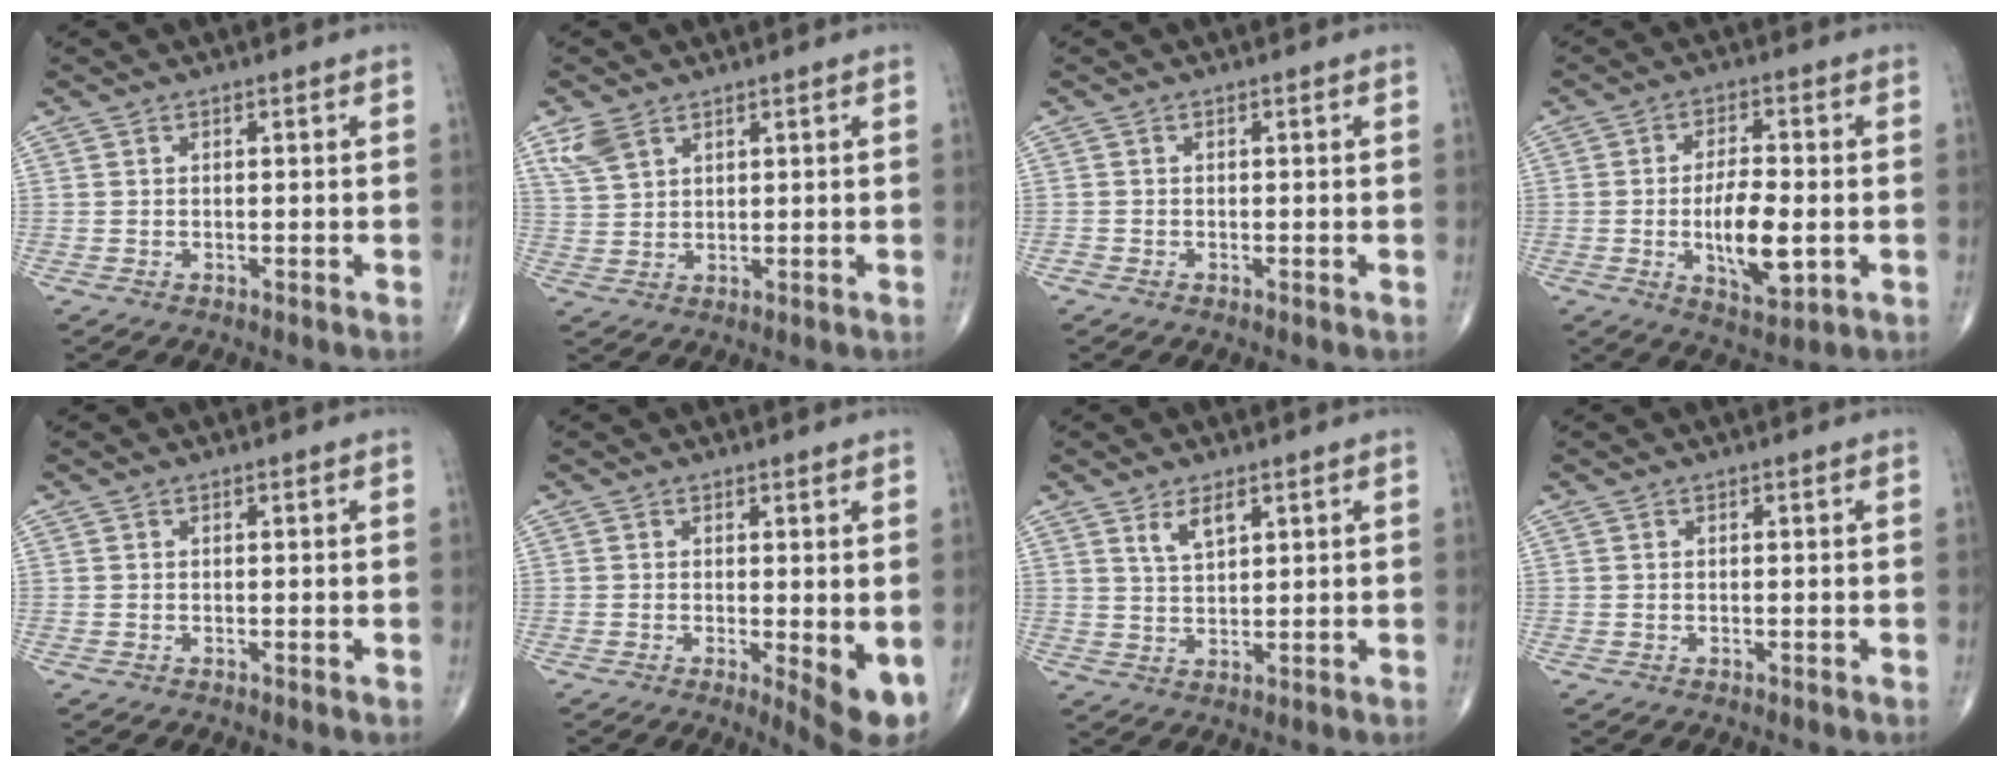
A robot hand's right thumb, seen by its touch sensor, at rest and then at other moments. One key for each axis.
{"total": 4.5, "fx": 3.0, "fy": 2.5, "fz": 2.3, "tx": -0.043, "ty": -0.008, "tz": 0.070}
{"total": 0.6, "fx": -0.3, "fy": 0.4, "fz": 0.2, "tx": -0.002, "ty": -0.001, "tz": -0.010}
{"total": 10.4, "fx": -1.7, "fy": 4.2, "fz": 9.4, "tx": -0.157, "ty": -0.003, "tz": -0.023}
{"total": 0.0}
{"total": 5.9, "fx": -0.6, "fy": 1.8, "fz": 5.6, "tx": -0.074, "ty": -0.016, "tz": -0.006}
{"total": 4.1, "fx": 2.4, "fy": 1.7, "fz": 2.8, "tx": -0.047, "ty": -0.014, "tz": 0.049}
{"total": 0.0}